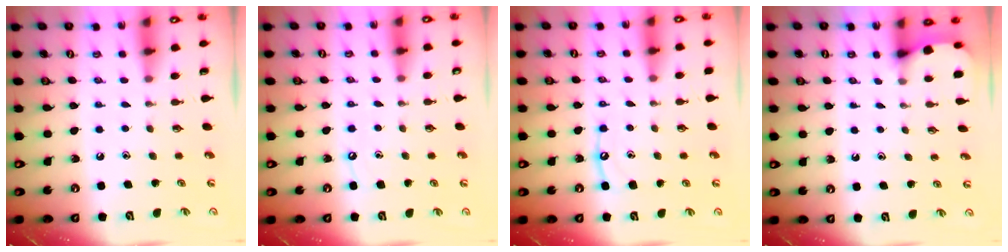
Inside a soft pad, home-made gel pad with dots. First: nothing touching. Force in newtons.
{"total": 5.1, "press": 5.1, "slide": 0.6}
{"total": 7.3, "press": 7.3, "slide": 0.6}
{"total": 2.6, "press": 2.6, "slide": 0.4}